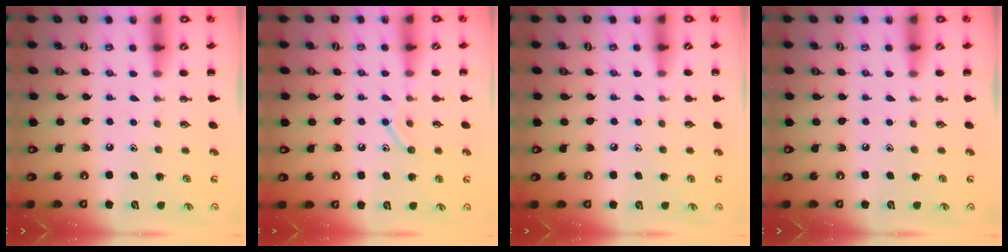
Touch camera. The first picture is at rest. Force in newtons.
{"total": 8.5, "press": 8.4, "slide": 1.4}
{"total": 4.9, "press": 4.6, "slide": 1.7}
{"total": 0.0}